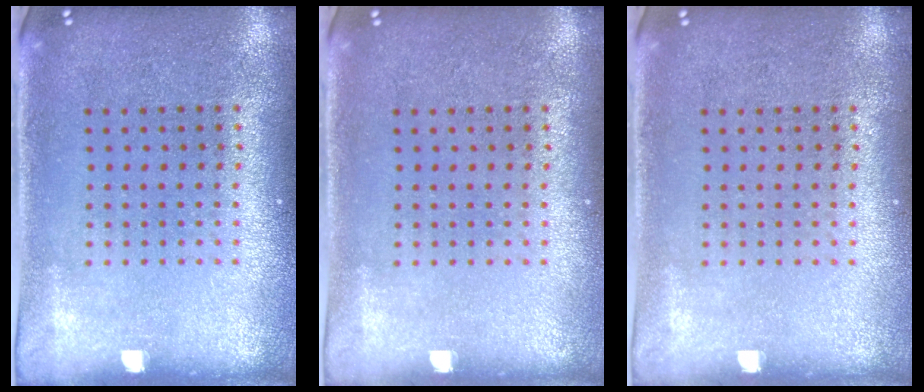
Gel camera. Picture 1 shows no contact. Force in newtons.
{"total": 0.0}
{"total": 0.0}